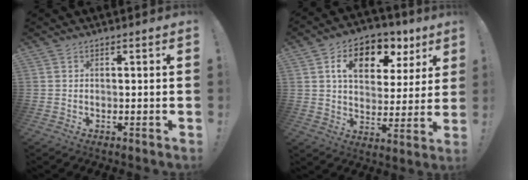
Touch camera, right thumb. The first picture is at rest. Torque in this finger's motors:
{"motor_torque": [1.48, 2.74, 0.95, 0.43, 0.09]}